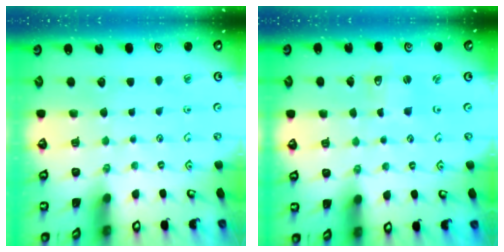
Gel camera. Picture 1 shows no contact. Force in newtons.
{"total": 2.7, "press": 2.7, "slide": 0.3}